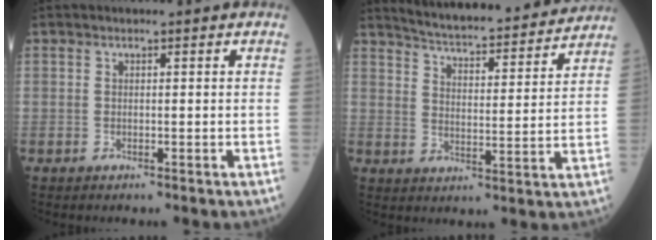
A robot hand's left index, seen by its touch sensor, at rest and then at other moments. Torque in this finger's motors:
{"motor_torque": [0.38, -0.44, 0.02, 0.04]}